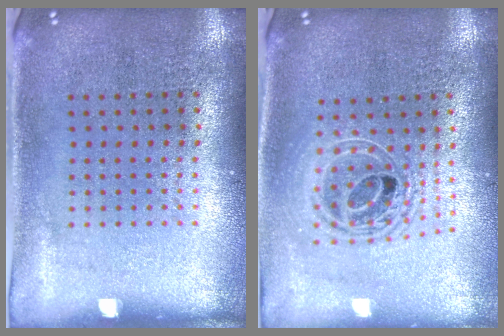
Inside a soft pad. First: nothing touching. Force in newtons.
{"total": 2.0, "press": 1.5, "slide": 1.2}